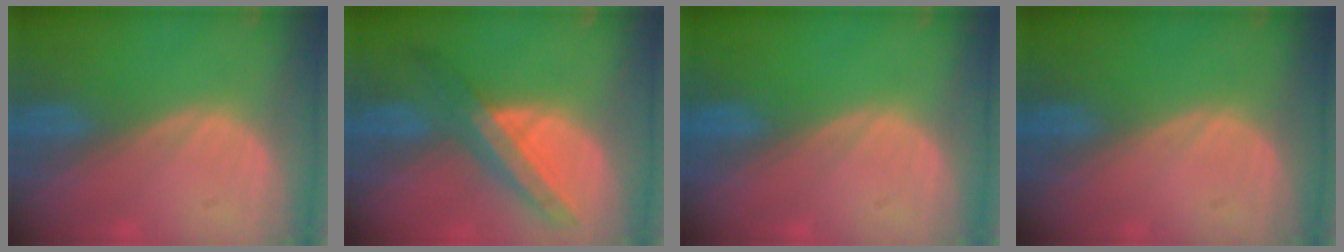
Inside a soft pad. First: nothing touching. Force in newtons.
{"total": 7.8, "press": 7.2, "slide": 3.0}
{"total": 0.0}
{"total": 0.0}